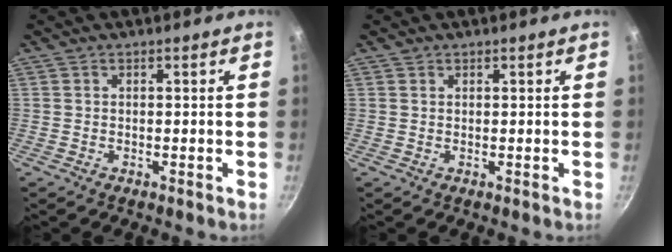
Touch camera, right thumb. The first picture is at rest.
{"total": 0.7, "force": [0.5, 0.4, 0.1], "torque": [0.004, -0.002, 0.008]}